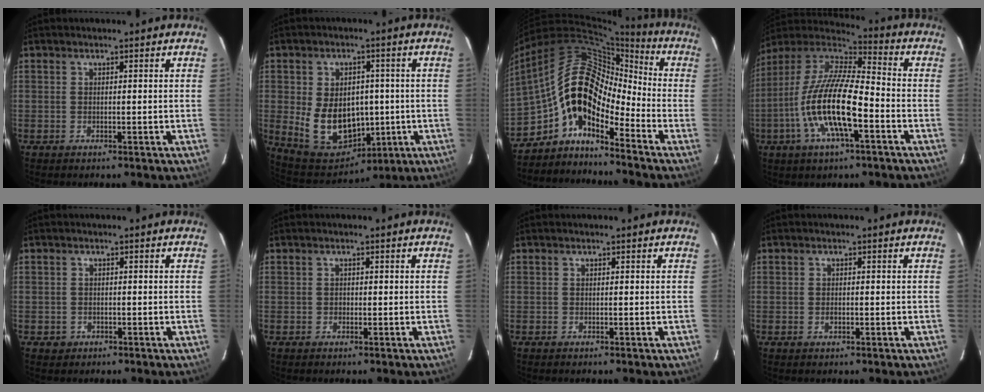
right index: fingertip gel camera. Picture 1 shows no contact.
{"total": 14.8, "force": [-1.3, 10.9, 9.9], "torque": [-0.210, -0.003, 0.010]}
{"total": 12.6, "force": [-6.8, 6.3, 8.5], "torque": [-0.125, 0.023, -0.146]}
{"total": 18.6, "force": [-6.2, 5.4, 16.7], "torque": [-0.324, -0.016, -0.123]}
{"total": 2.1, "force": [-0.6, 2.0, 0.2], "torque": [-0.003, 0.006, -0.005]}
{"total": 0.5, "force": [-0.2, 0.5, 0.0], "torque": [0.003, 0.000, -0.001]}
{"total": 0.0}
{"total": 1.1, "force": [-0.3, 0.8, 0.6], "torque": [-0.010, 0.002, -0.005]}